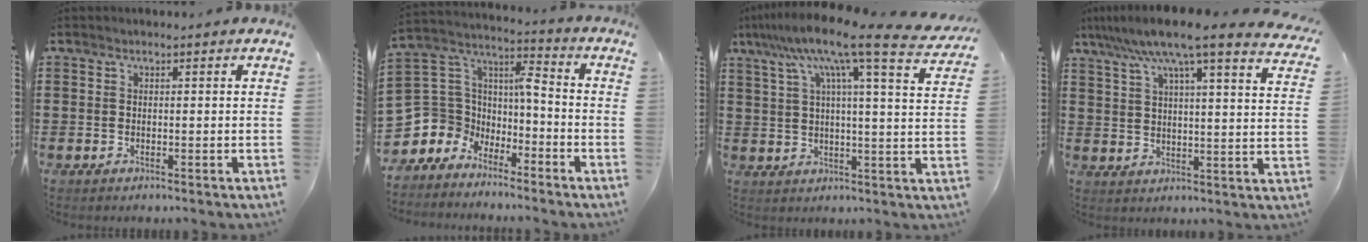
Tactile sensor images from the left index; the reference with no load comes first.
{"total": 6.0, "force": [-3.6, 4.8, 0.6], "torque": [-0.069, -0.024, -0.080]}
{"total": 11.5, "force": [8.4, 0.0, 7.8], "torque": [-0.167, -0.040, 0.130]}
{"total": 9.5, "force": [7.6, 0.1, 5.7], "torque": [-0.138, -0.028, 0.127]}